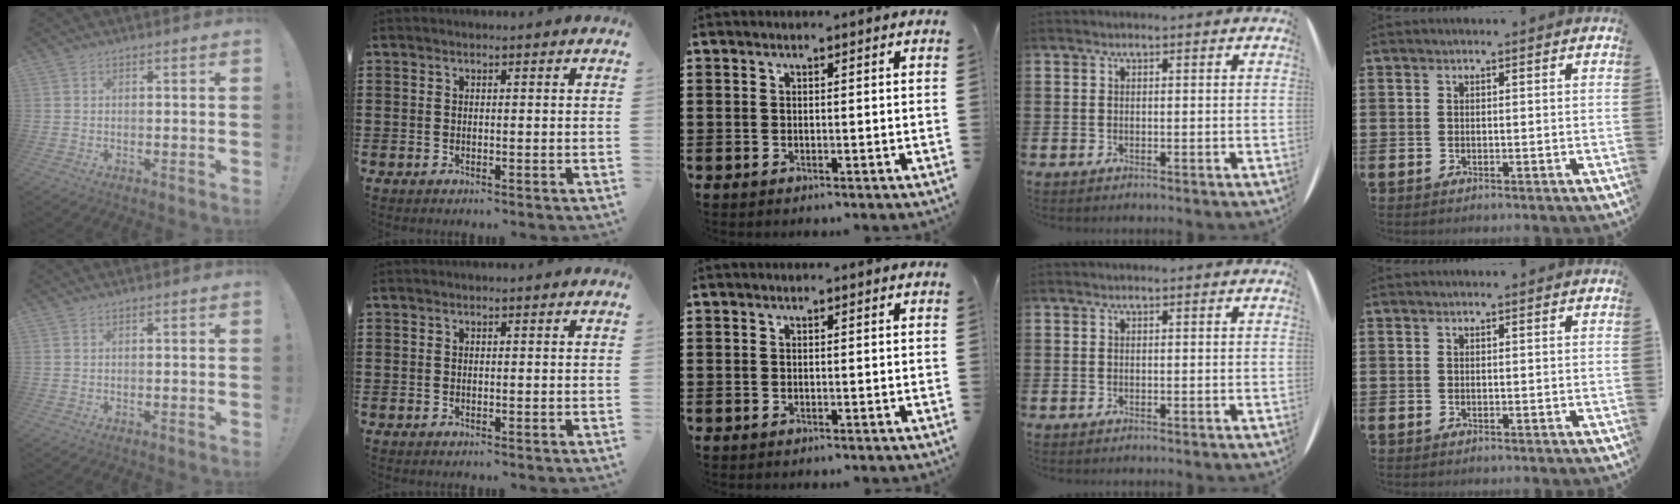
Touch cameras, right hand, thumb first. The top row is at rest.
{}